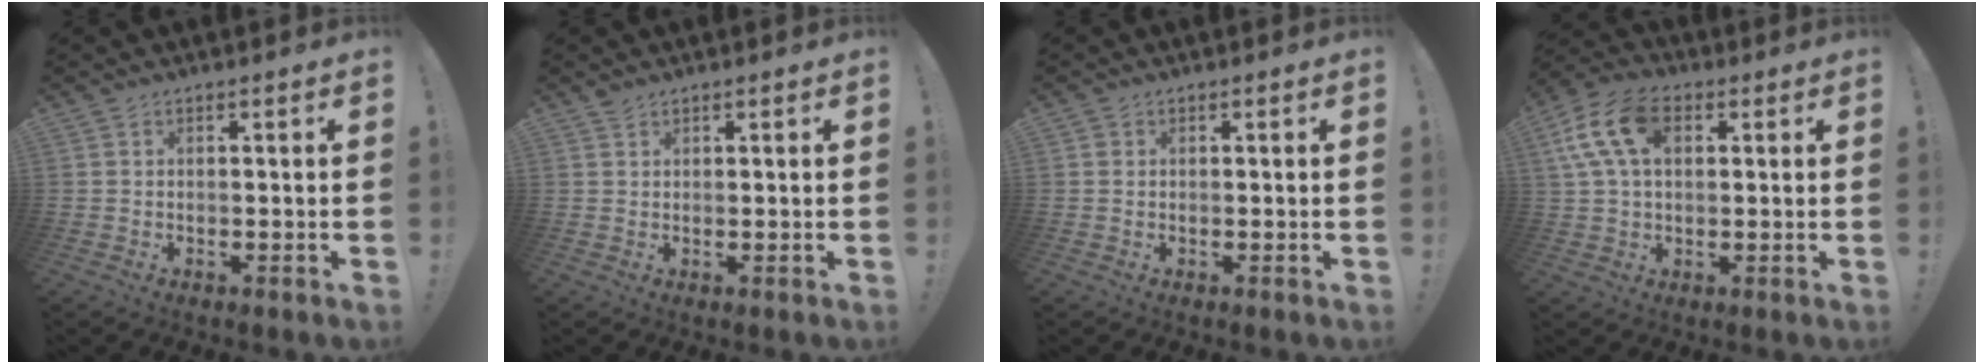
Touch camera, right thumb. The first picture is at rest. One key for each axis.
{"total": 1.4, "fx": 1.3, "fy": 0.5, "fz": 0.3, "tx": -0.002, "ty": -0.002, "tz": 0.023}
{"total": 0.9, "fx": 0.4, "fy": 0.7, "fz": 0.2, "tx": 0.003, "ty": -0.001, "tz": 0.007}
{"total": 14.7, "fx": 4.3, "fy": 9.1, "fz": 10.7, "tx": -0.211, "ty": 0.000, "tz": 0.080}